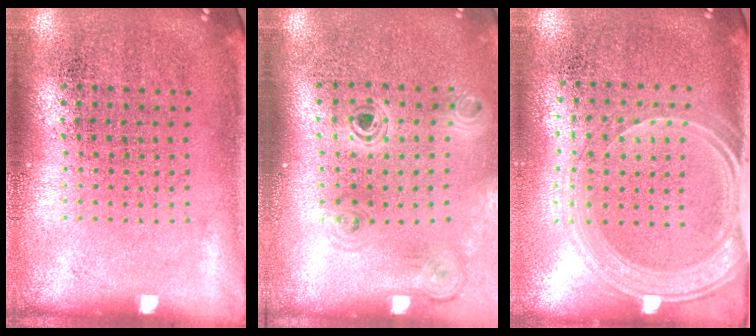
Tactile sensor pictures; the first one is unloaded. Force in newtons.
{"total": 1.1, "press": 1.1, "slide": 0.2}
{"total": 1.9, "press": 1.7, "slide": 0.9}